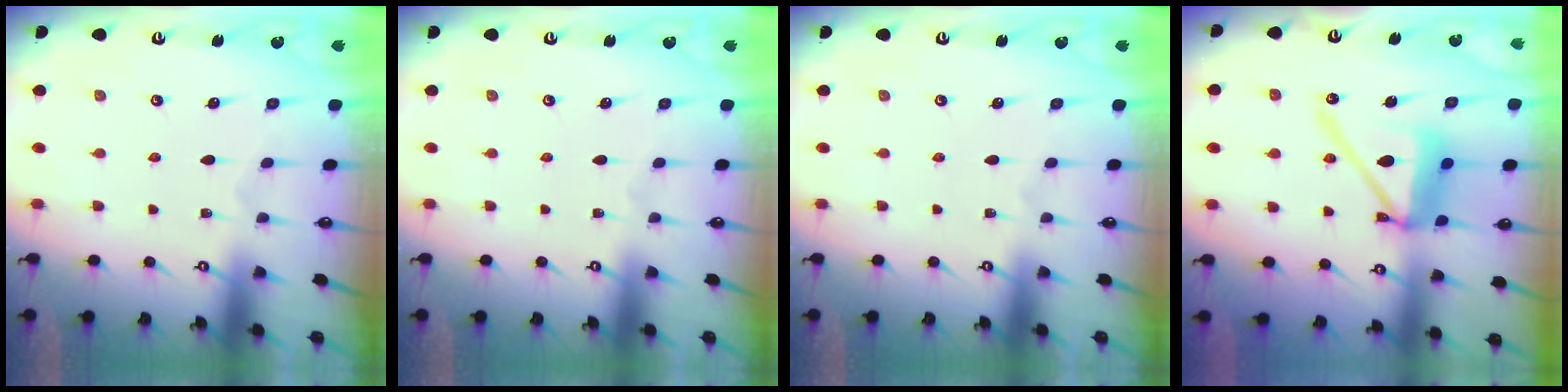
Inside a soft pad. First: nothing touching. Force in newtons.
{"total": 0.0}
{"total": 0.0}
{"total": 14.2, "press": 14.0, "slide": 2.1}